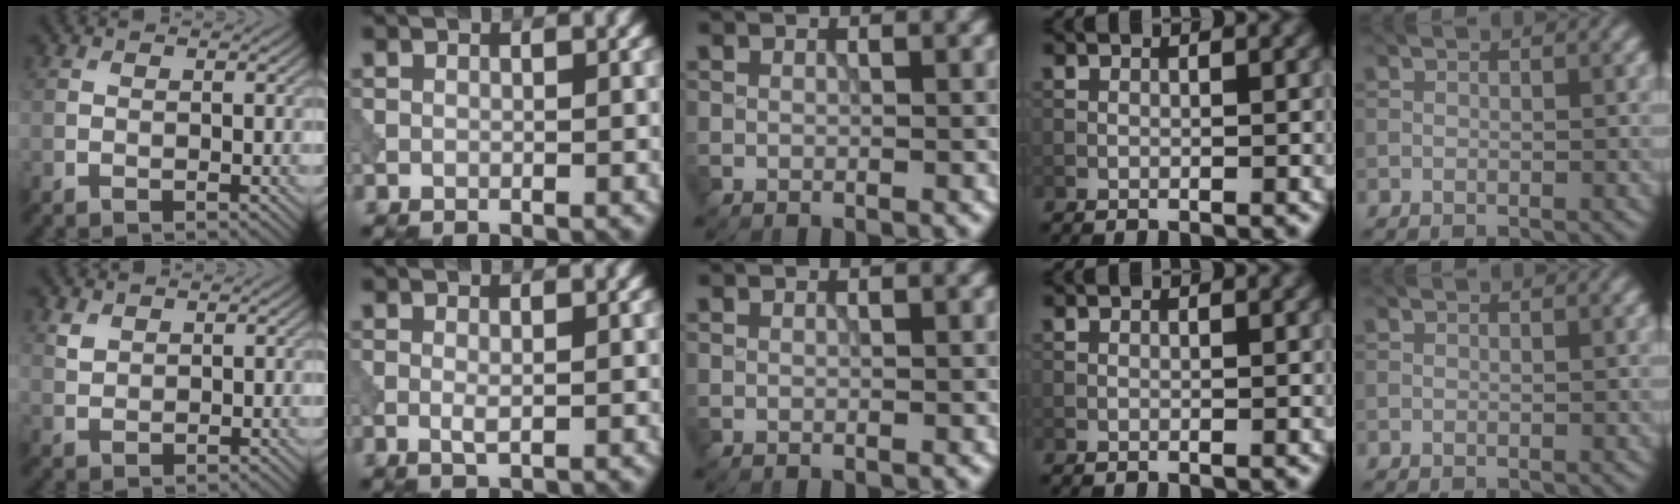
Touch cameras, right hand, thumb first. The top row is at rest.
{"thumb": {"total": 1.7, "force": [1.2, 1.0, 0.6], "torque": [-0.020, -0.002, 0.029]}, "index": {"total": 1.1, "force": [-0.1, 0.3, 1.0], "torque": [-0.022, -0.003, -0.002]}}